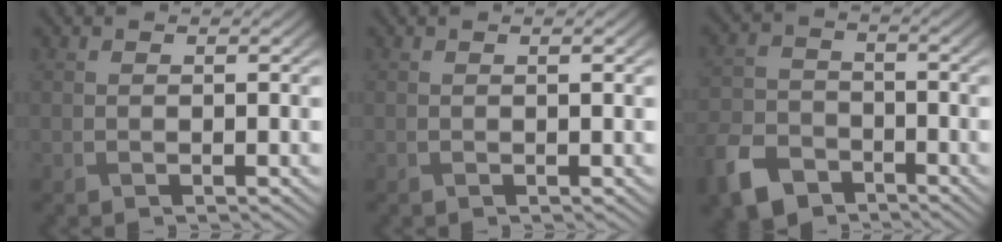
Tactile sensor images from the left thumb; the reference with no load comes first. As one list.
[{"total": 1.1, "force": [0.1, 0.1, 1.0], "torque": [-0.016, 0.007, -0.002]}, {"total": 7.7, "force": [-5.3, 4.7, 3.1], "torque": [-0.083, -0.016, -0.115]}]